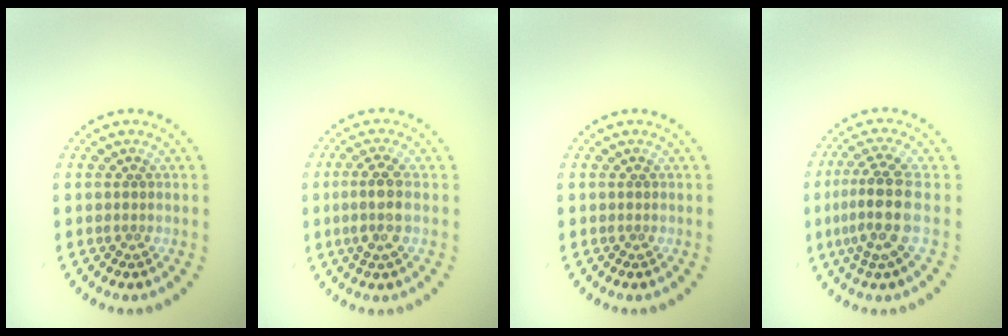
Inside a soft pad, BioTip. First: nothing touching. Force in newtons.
{"total": 2.4, "press": 2.2, "slide": 1.1}
{"total": 0.0}
{"total": 4.0, "press": 3.1, "slide": 2.5}